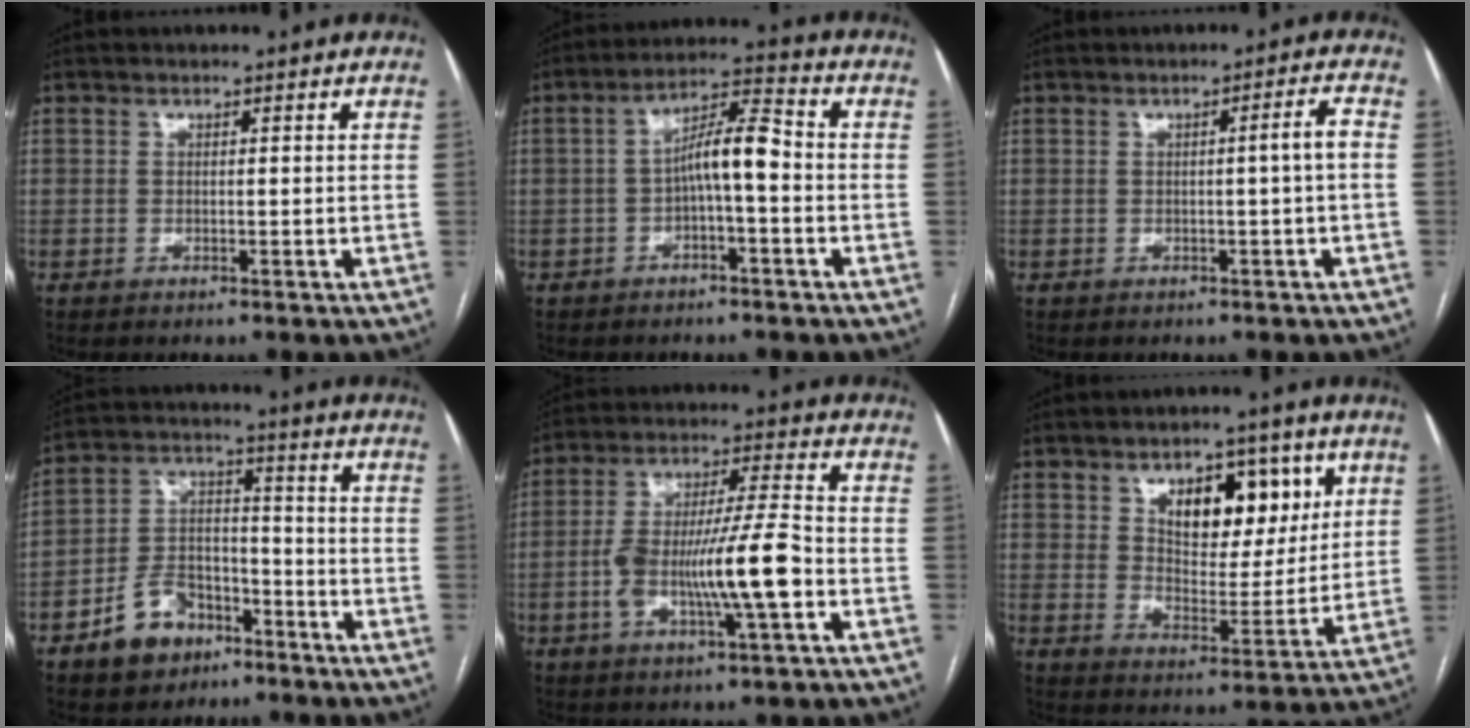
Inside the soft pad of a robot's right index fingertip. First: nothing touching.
{"total": 7.0, "force": [-1.1, 1.3, 6.8], "torque": [-0.119, 0.028, -0.021]}
{"total": 2.5, "force": [-0.3, -0.5, 2.4], "torque": [-0.030, 0.003, -0.003]}
{"total": 10.0, "force": [-5.9, 6.5, 4.6], "torque": [-0.093, 0.023, -0.098]}
{"total": 13.4, "force": [-3.3, 1.3, 12.9], "torque": [-0.241, 0.009, -0.058]}
{"total": 11.9, "force": [5.2, 5.9, 9.0], "torque": [-0.126, 0.010, 0.088]}